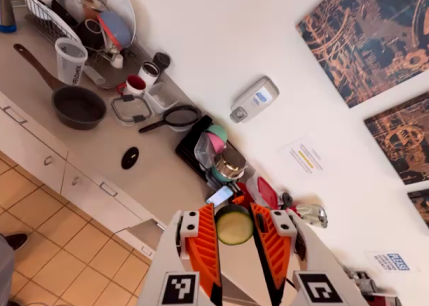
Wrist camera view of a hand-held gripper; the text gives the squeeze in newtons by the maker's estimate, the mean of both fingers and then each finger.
{"total": 8.1, "left": 7.8, "right": 8.4}